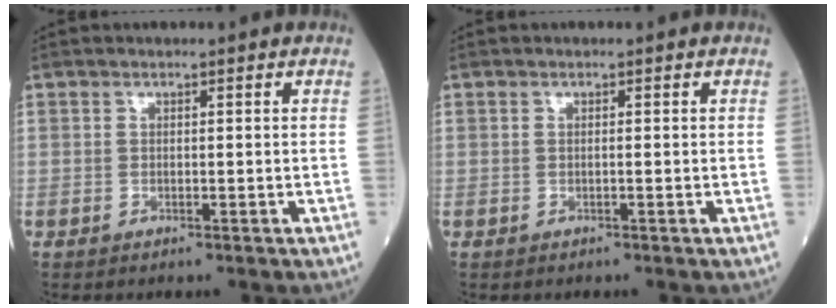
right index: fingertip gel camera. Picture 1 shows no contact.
{"total": 0.0}